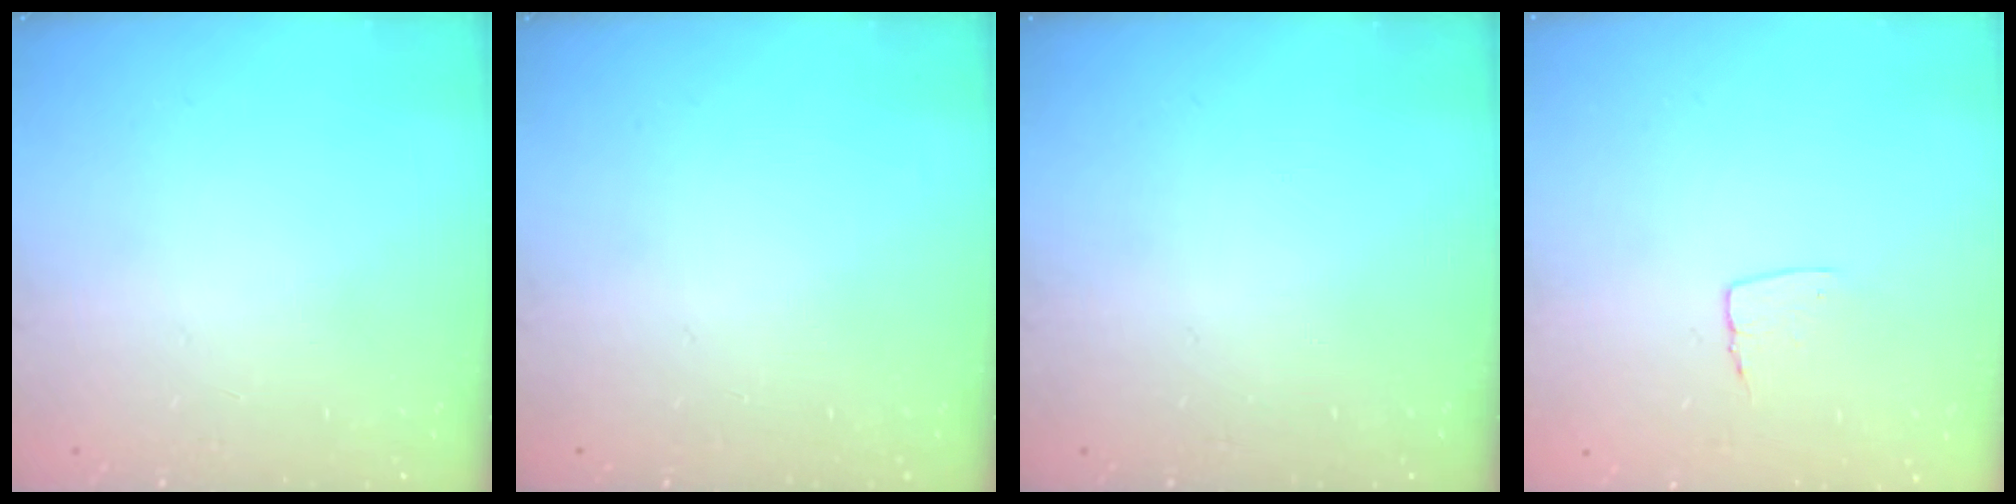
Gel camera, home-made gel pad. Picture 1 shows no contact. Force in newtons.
{"total": 0.0}
{"total": 0.0}
{"total": 5.0, "press": 5.0, "slide": 0.3}